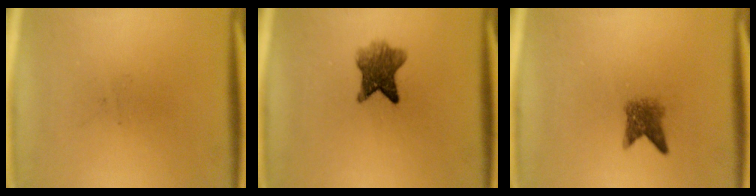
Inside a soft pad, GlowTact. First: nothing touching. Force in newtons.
{"total": 5.9}
{"total": 3.0}